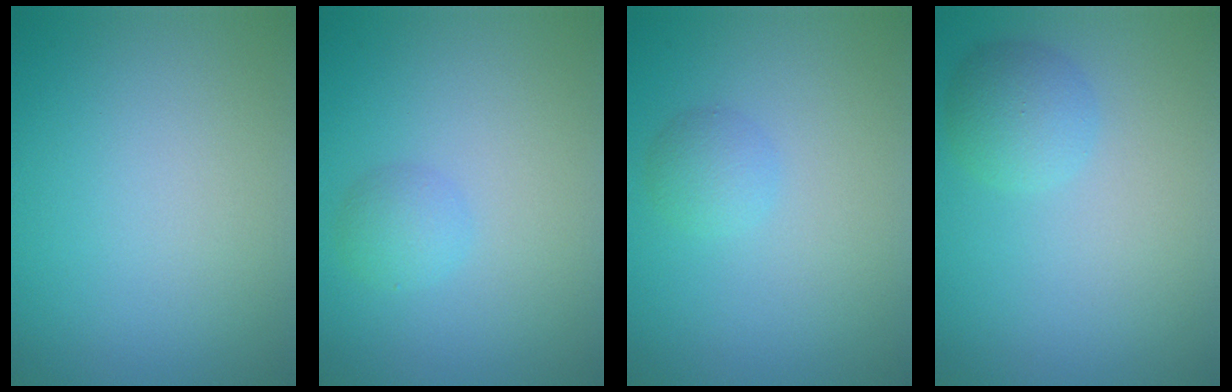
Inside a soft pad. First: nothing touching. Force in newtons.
{"total": 1.6, "press": 1.6, "slide": 0.0}
{"total": 1.6, "press": 1.6, "slide": 0.1}
{"total": 2.5, "press": 2.5, "slide": 0.1}